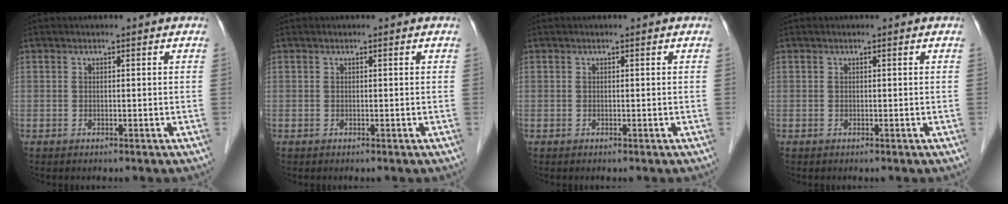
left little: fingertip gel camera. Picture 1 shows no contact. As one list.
[{"total": 0.0}, {"total": 0.0}, {"total": 0.0}]